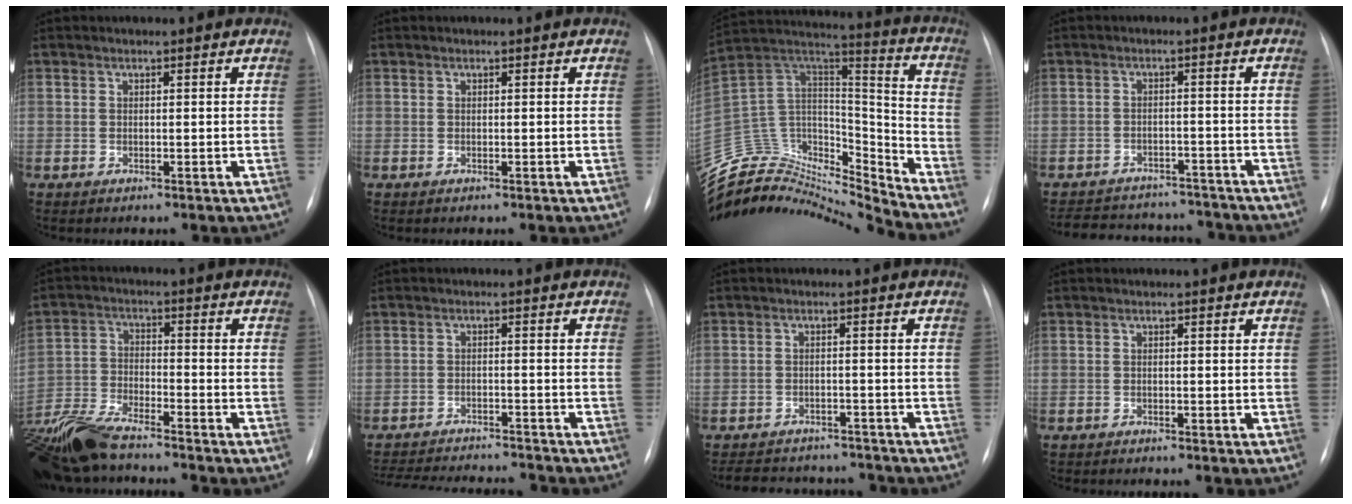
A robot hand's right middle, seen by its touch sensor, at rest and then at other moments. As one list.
[{"total": 0.0}, {"total": 24.2, "force": [-23.6, 3.8, 3.9], "torque": [-0.085, 0.080, -0.387]}, {"total": 14.7, "force": [-13.3, 5.1, 3.6], "torque": [-0.075, 0.015, -0.173]}, {"total": 13.4, "force": [-11.5, 2.3, 6.5], "torque": [-0.131, -0.022, -0.218]}, {"total": 15.8, "force": [-14.8, 2.4, 5.1], "torque": [-0.113, -0.011, -0.207]}, {"total": 12.8, "force": [-11.5, 4.5, 3.2], "torque": [-0.063, 0.013, -0.146]}, {"total": 1.1, "force": [-1.0, 0.2, 0.3], "torque": [-0.005, -0.003, -0.014]}]